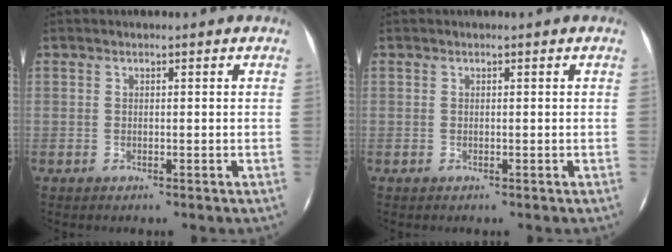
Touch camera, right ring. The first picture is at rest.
{"total": 0.0}